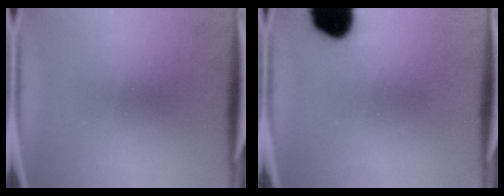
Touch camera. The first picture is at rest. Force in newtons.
{"total": 11.7}